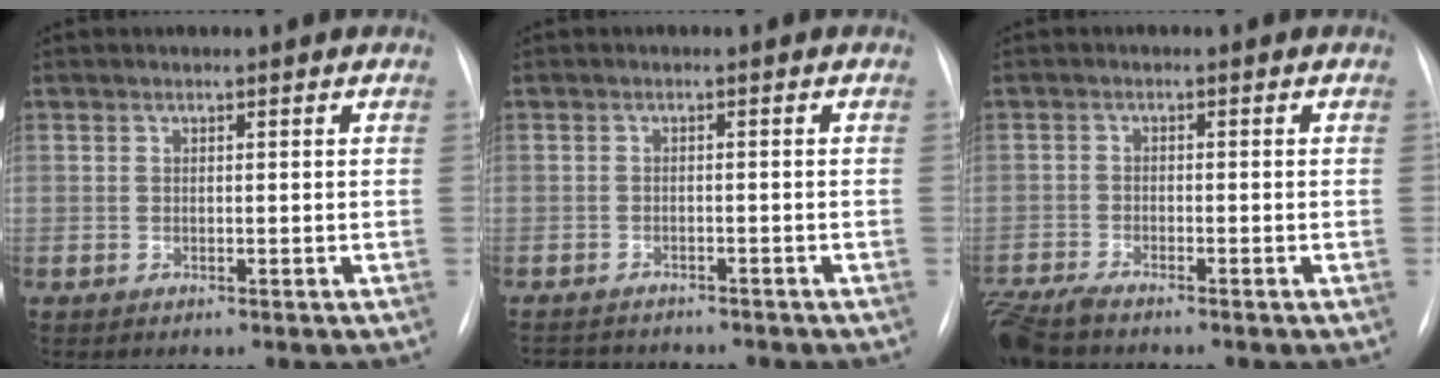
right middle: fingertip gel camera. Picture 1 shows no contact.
{"total": 6.9, "force": [-6.2, 2.2, 2.0], "torque": [-0.034, -0.001, -0.082]}
{"total": 5.1, "force": [-4.6, 0.2, 2.1], "torque": [-0.039, -0.019, -0.086]}